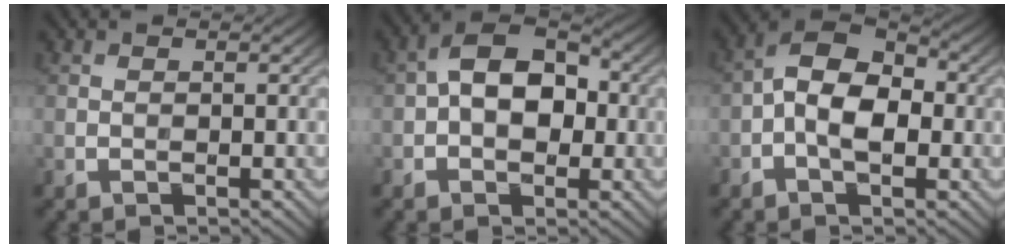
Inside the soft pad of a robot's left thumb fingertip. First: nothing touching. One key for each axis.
{"total": 8.3, "fx": 0.3, "fy": 5.4, "fz": 6.4, "tx": -0.096, "ty": 0.015, "tz": -0.009}
{"total": 8.7, "fx": -1.0, "fy": 5.1, "fz": 7.0, "tx": -0.127, "ty": 0.013, "tz": -0.029}